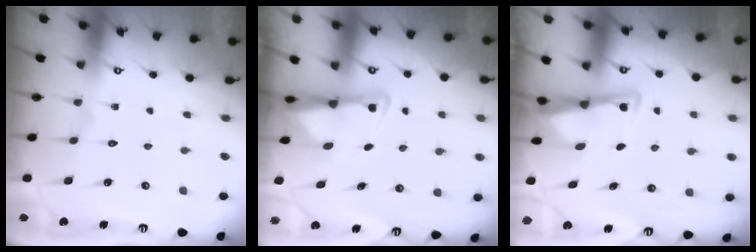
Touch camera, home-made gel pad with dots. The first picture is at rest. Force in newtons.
{"total": 3.0, "press": 2.9, "slide": 0.6}
{"total": 3.1, "press": 3.1, "slide": 0.3}